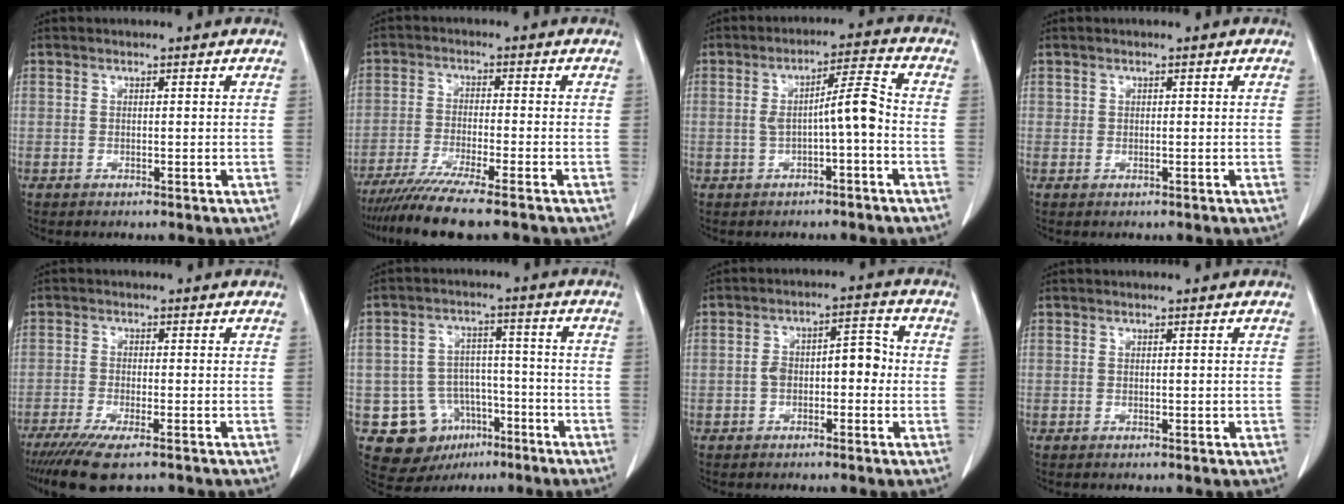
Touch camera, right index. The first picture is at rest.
{"total": 10.8, "force": [-8.8, -0.5, 6.1], "torque": [-0.089, -0.030, -0.143]}
{"total": 5.8, "force": [-1.0, 0.3, 5.7], "torque": [-0.092, 0.022, -0.010]}
{"total": 0.0}
{"total": 8.6, "force": [-6.3, 1.2, 5.7], "torque": [-0.092, -0.021, -0.102]}
{"total": 10.7, "force": [-4.9, 9.0, 3.1], "torque": [-0.050, 0.030, -0.063]}
{"total": 6.0, "force": [-0.7, 3.0, 5.2], "torque": [-0.083, 0.038, -0.011]}
{"total": 0.0}